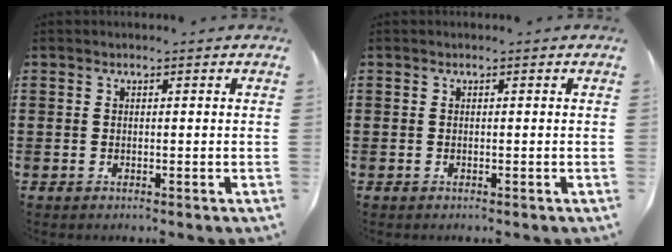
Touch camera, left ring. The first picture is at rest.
{"total": 0.0}